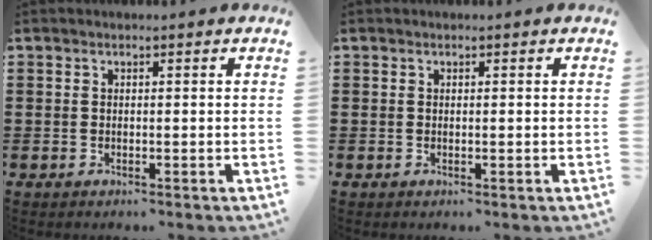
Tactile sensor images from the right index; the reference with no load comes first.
{"total": 0.0}